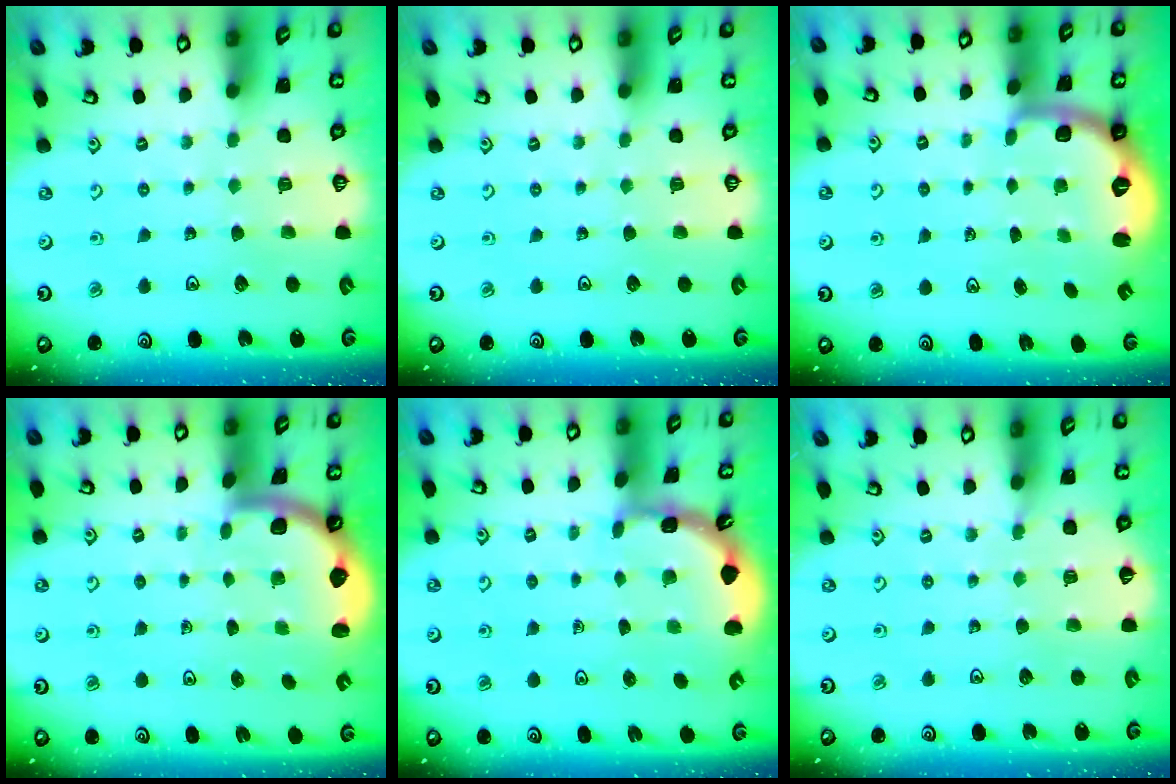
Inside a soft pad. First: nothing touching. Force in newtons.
{"total": 0.0}
{"total": 2.4, "press": 1.8, "slide": 1.6}
{"total": 1.9, "press": 1.8, "slide": 0.3}
{"total": 2.2, "press": 2.2, "slide": 0.4}
{"total": 4.5, "press": 4.4, "slide": 0.4}